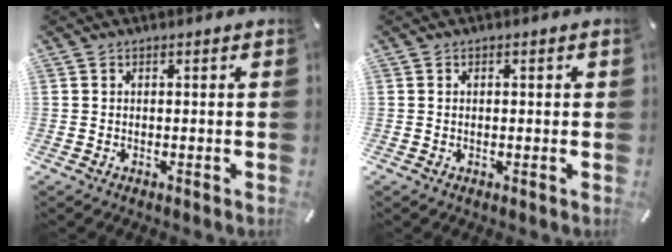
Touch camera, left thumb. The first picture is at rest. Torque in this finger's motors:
{"motor_torque": [-0.27, -0.54, -0.19, 0.15, -0.02]}